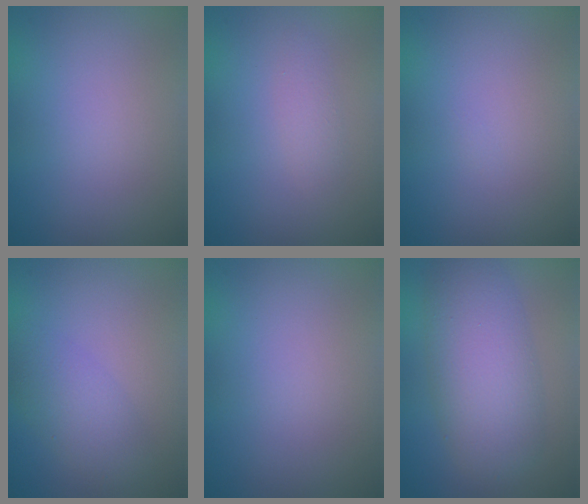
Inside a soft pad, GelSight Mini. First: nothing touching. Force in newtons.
{"total": 1.1, "press": 1.1, "slide": 0.0}
{"total": 0.0}
{"total": 2.8, "press": 2.8, "slide": 0.2}
{"total": 0.0}
{"total": 6.6, "press": 6.6, "slide": 0.1}